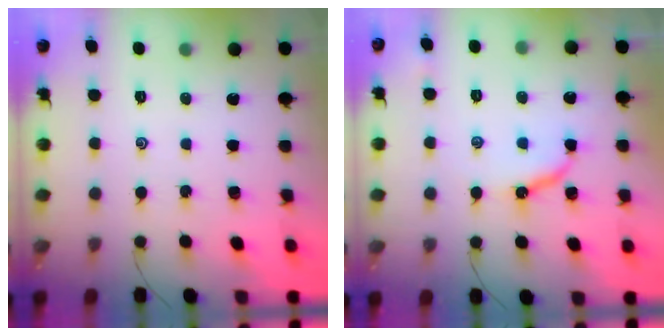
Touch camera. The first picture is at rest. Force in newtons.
{"total": 8.3, "press": 8.3, "slide": 0.3}